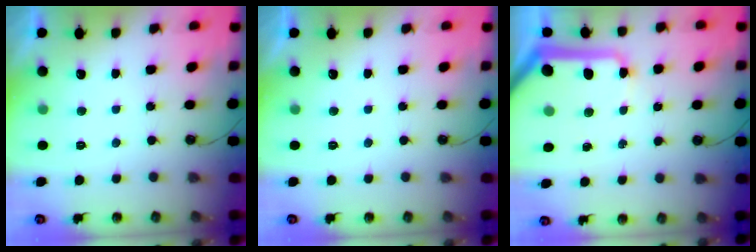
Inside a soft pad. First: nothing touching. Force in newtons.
{"total": 0.0}
{"total": 13.8, "press": 13.7, "slide": 1.7}